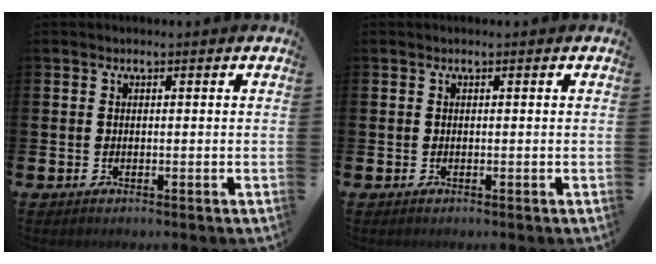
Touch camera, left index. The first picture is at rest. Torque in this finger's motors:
{"motor_torque": [0.00, 0.00, 0.00, 0.00]}